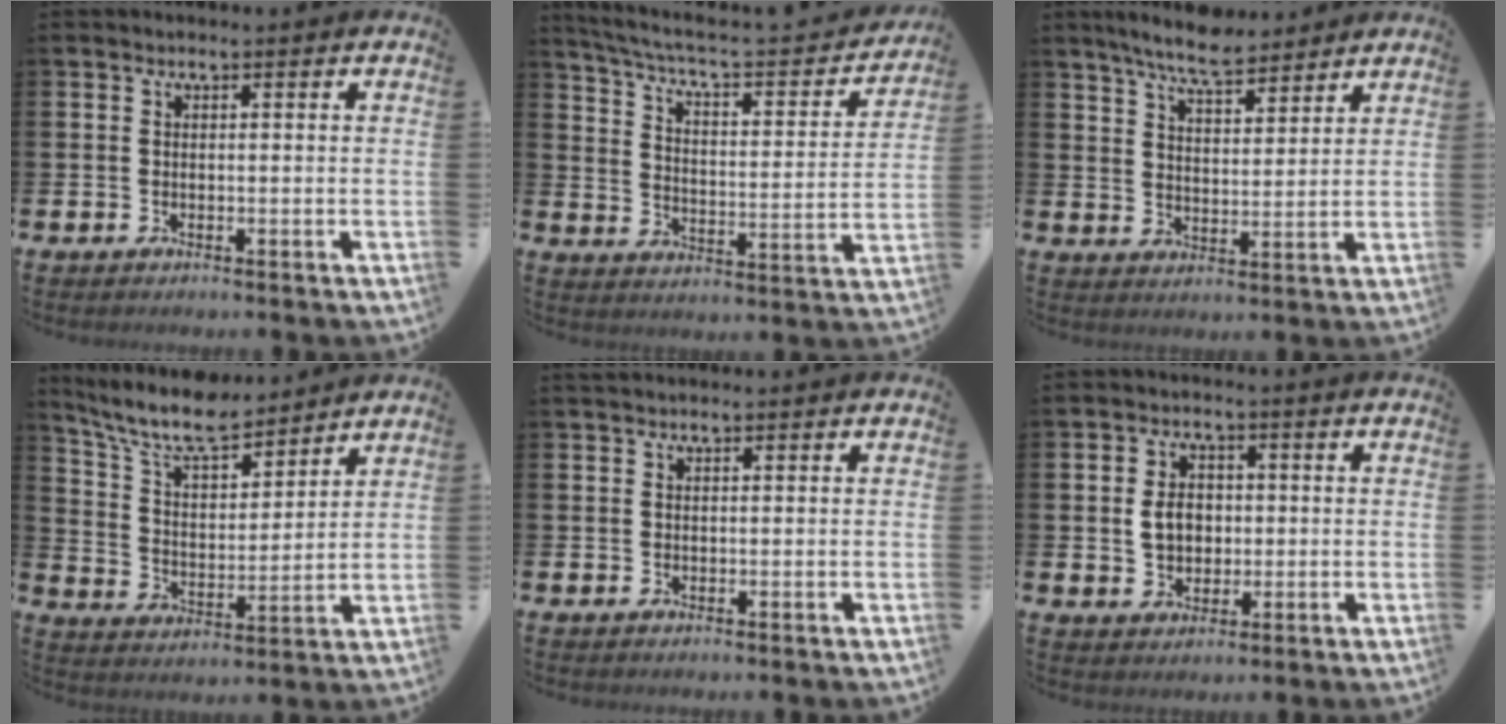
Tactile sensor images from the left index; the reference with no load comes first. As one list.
[{"total": 5.5, "force": [4.8, 1.3, 2.4], "torque": [-0.071, -0.040, 0.072]}, {"total": 7.1, "force": [6.6, 1.1, 2.3], "torque": [-0.061, -0.024, 0.120]}, {"total": 8.8, "force": [7.9, 1.9, 3.4], "torque": [-0.095, -0.045, 0.141]}, {"total": 0.8, "force": [0.8, 0.2, 0.1], "torque": [0.006, -0.001, 0.012]}, {"total": 4.2, "force": [0.3, 3.4, 2.5], "torque": [-0.034, 0.005, -0.004]}]